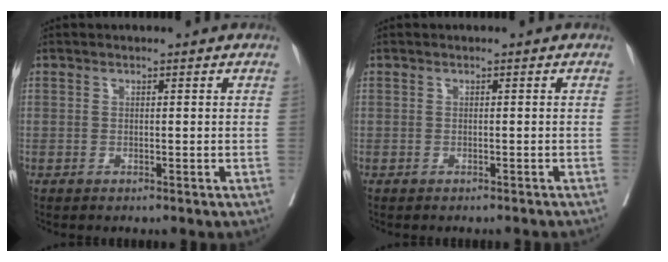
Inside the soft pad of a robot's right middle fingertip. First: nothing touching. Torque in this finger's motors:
{"motor_torque": [-0.53, -0.16, -0.14, -0.01]}